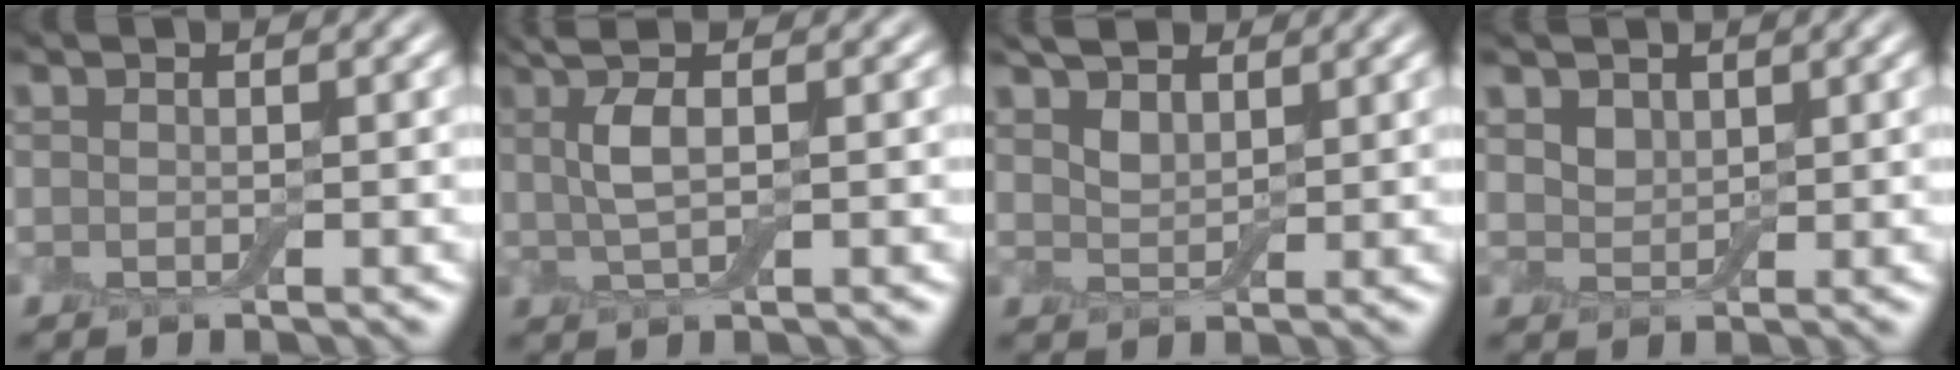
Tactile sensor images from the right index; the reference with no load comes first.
{"total": 3.6, "force": [1.1, 1.2, 3.2], "torque": [-0.066, 0.004, 0.020]}
{"total": 3.0, "force": [2.1, 1.6, 1.5], "torque": [-0.037, 0.004, 0.038]}
{"total": 2.6, "force": [1.7, 1.8, 1.0], "torque": [-0.031, -0.001, 0.032]}